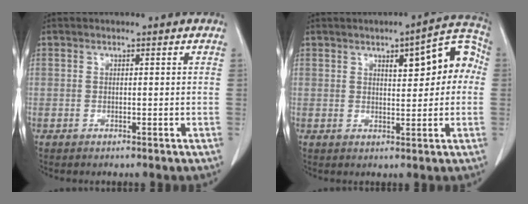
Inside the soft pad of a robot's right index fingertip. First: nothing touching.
{"total": 8.9, "force": [1.9, 3.0, 8.2], "torque": [-0.098, 0.036, 0.022]}